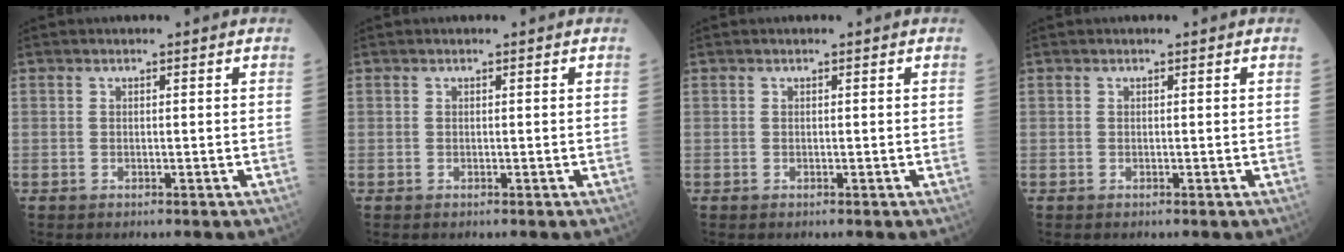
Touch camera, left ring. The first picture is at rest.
{"total": 0.0}
{"total": 0.0}
{"total": 0.0}